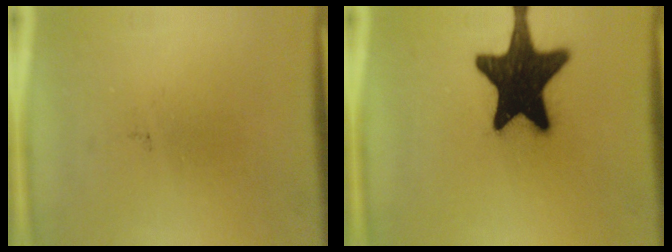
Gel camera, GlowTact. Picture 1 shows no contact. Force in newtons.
{"total": 19.2}